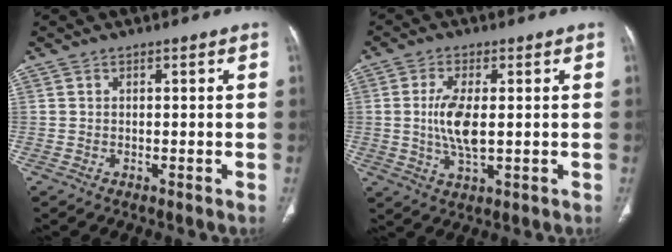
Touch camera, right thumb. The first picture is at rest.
{"total": 7.6, "force": [0.2, 3.0, 7.0], "torque": [-0.150, -0.010, 0.006]}